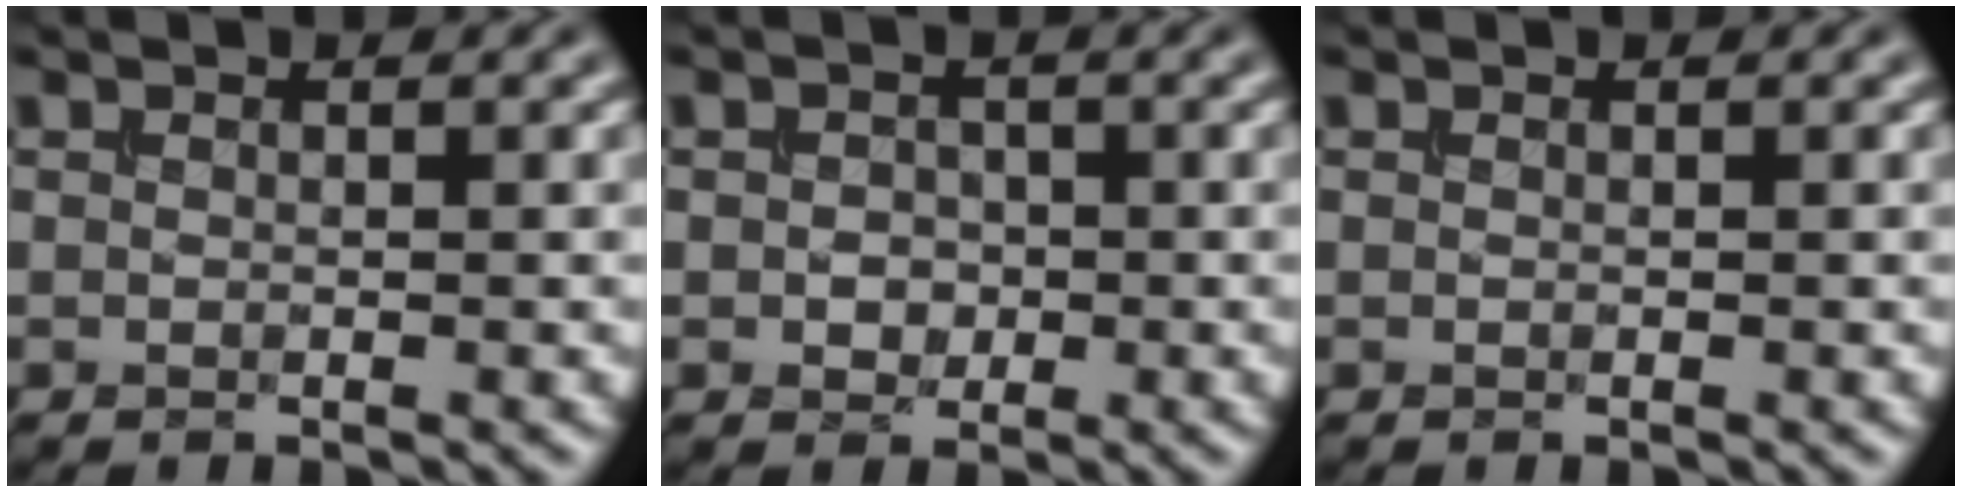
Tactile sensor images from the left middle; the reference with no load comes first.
{"total": 1.7, "force": [-0.3, 1.3, 0.9], "torque": [-0.017, -0.002, -0.009]}
{"total": 0.0}